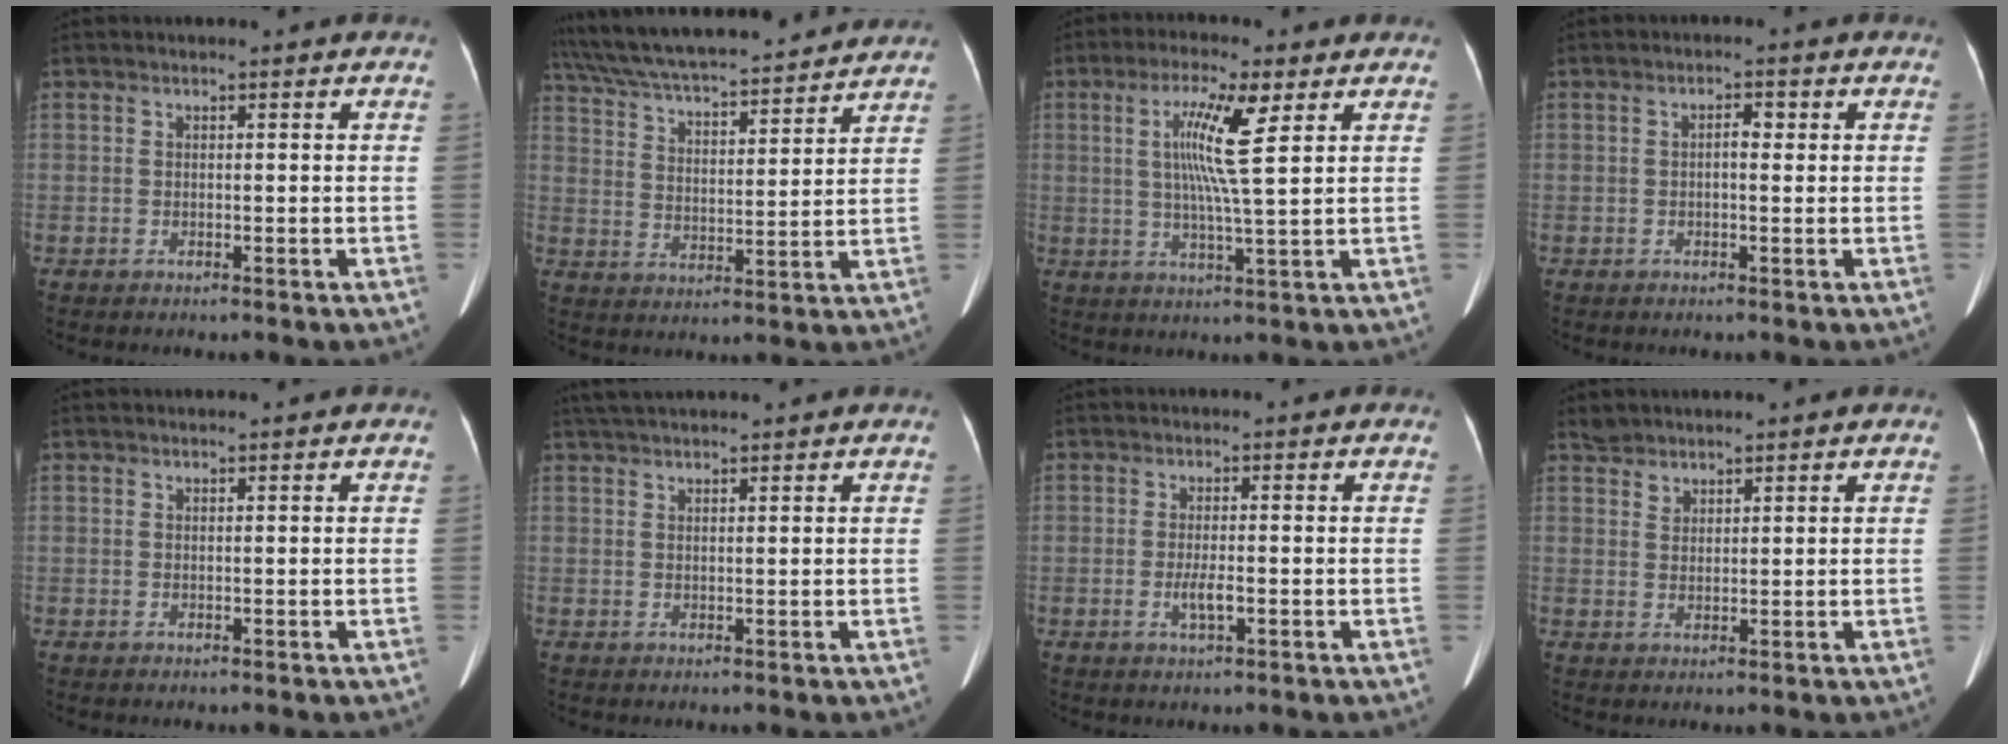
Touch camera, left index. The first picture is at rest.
{"total": 21.4, "force": [19.4, 2.5, 8.8], "torque": [-0.156, 0.020, 0.292]}
{"total": 8.4, "force": [2.2, -0.4, 8.1], "torque": [-0.149, -0.004, 0.042]}
{"total": 1.7, "force": [-0.3, 0.6, 1.6], "torque": [-0.023, -0.001, 0.000]}
{"total": 1.1, "force": [1.0, 0.1, 0.5], "torque": [-0.006, 0.010, 0.015]}
{"total": 7.7, "force": [6.7, 0.5, 3.8], "torque": [-0.060, 0.030, 0.101]}
{"total": 2.2, "force": [-1.0, 0.2, 1.9], "torque": [-0.034, -0.010, -0.012]}
{"total": 2.1, "force": [1.9, 0.9, 0.0], "torque": [0.002, 0.008, 0.041]}